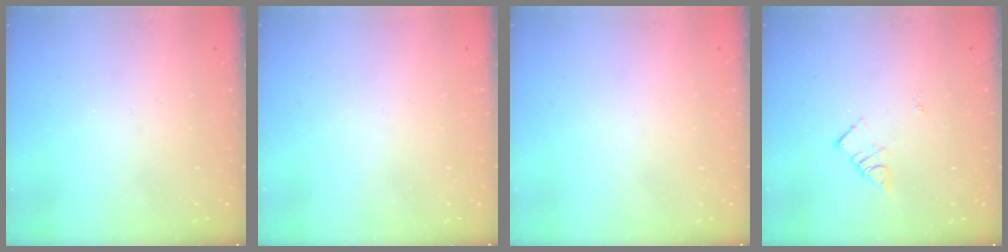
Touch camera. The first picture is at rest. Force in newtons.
{"total": 1.7, "press": 1.7, "slide": 0.2}
{"total": 1.5, "press": 1.5, "slide": 0.1}
{"total": 4.4, "press": 4.4, "slide": 0.4}